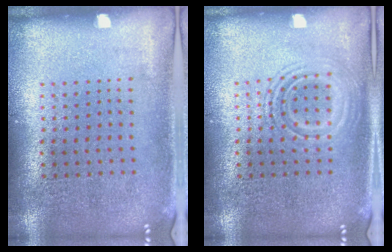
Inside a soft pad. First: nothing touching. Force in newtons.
{"total": 2.7, "press": 2.7, "slide": 0.4}